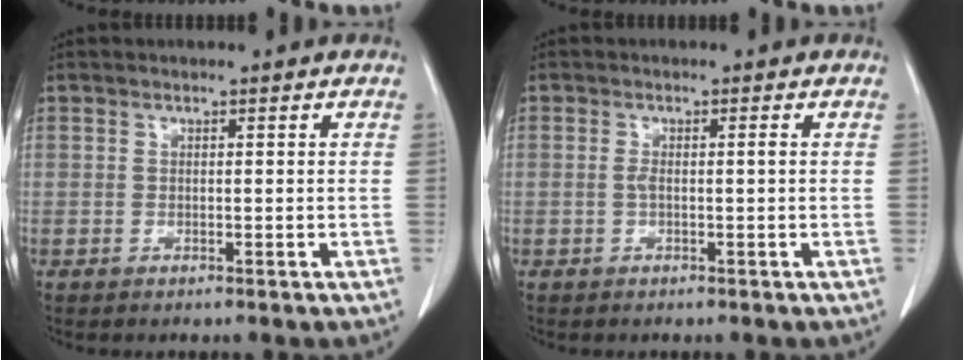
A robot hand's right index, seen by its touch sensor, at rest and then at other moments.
{"total": 1.4, "force": [-0.1, 0.0, 1.4], "torque": [-0.026, 0.000, -0.002]}